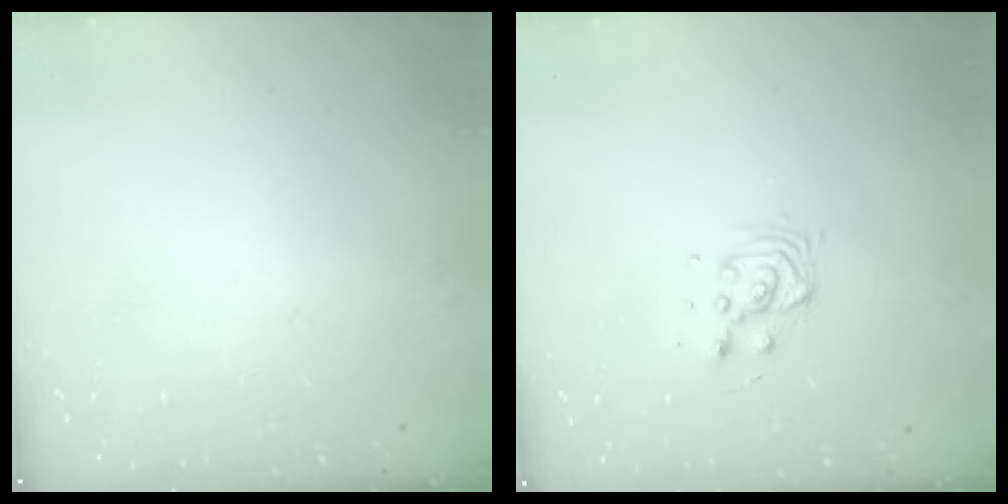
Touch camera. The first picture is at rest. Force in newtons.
{"total": 5.8, "press": 5.7, "slide": 1.2}